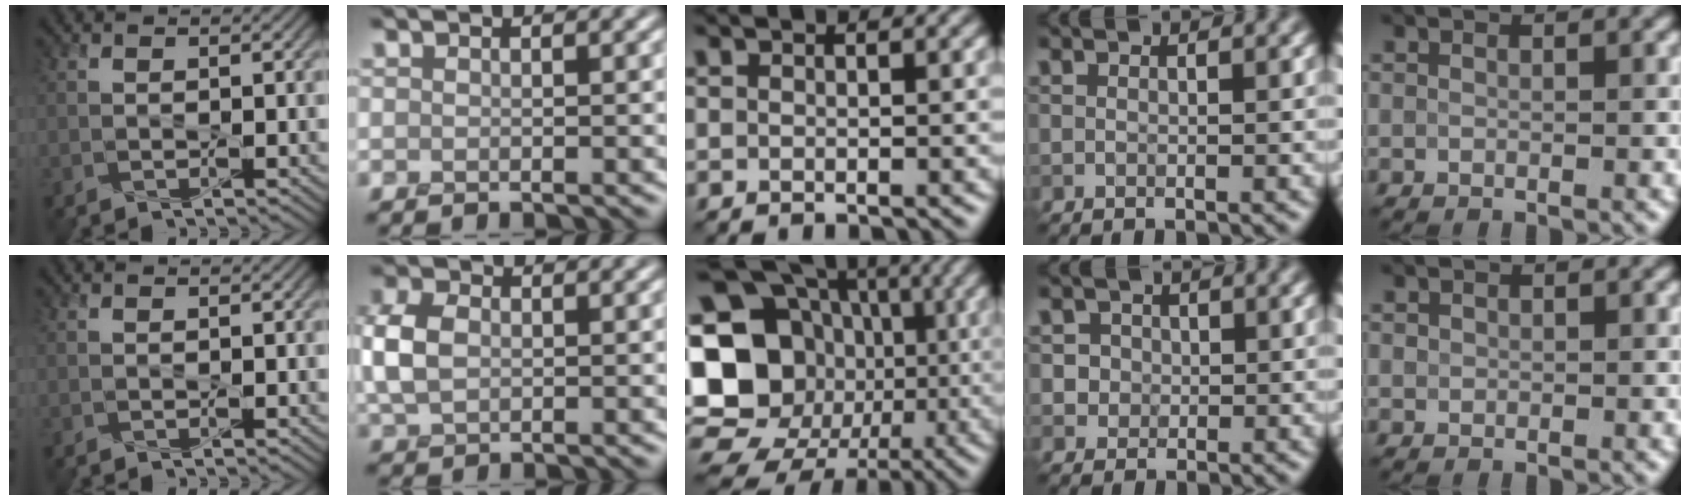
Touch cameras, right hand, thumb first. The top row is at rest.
{"index": {"total": 3.9, "force": [0.0, 2.7, 2.8], "torque": [-0.075, 0.006, -0.002]}, "middle": {"total": 23.1, "force": [-2.1, 20.7, 10.2], "torque": [-0.212, 0.027, -0.077]}, "ring": {"total": 2.0, "force": [0.5, 1.9, 0.4], "torque": [0.012, 0.004, 0.014]}, "little": {"total": 0.5, "force": [0.2, 0.5, 0.1], "torque": [0.004, -0.002, 0.003]}}